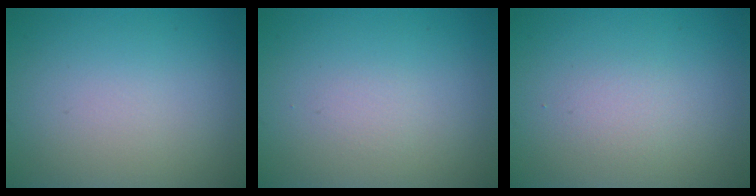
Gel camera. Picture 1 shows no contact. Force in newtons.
{"total": 0.6, "press": 0.6, "slide": 0.0}
{"total": 1.2, "press": 1.2, "slide": 0.1}